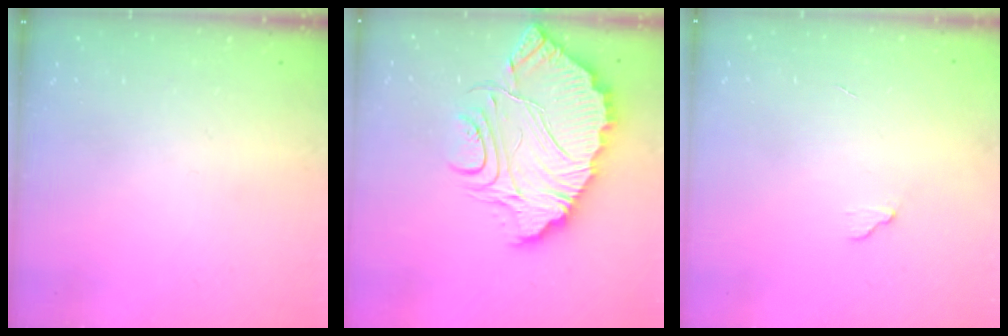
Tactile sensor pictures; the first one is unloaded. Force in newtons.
{"total": 16.3, "press": 16.2, "slide": 1.7}
{"total": 4.3, "press": 4.3, "slide": 0.3}